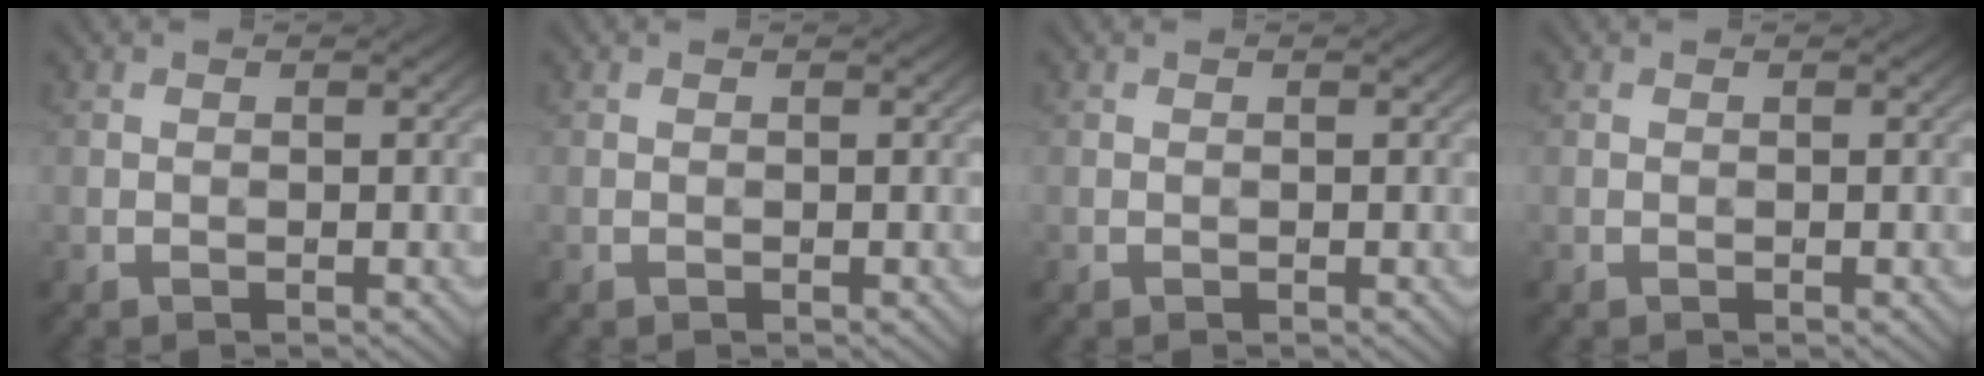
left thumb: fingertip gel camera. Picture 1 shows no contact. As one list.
[{"total": 0.0}, {"total": 0.0}, {"total": 0.0}]